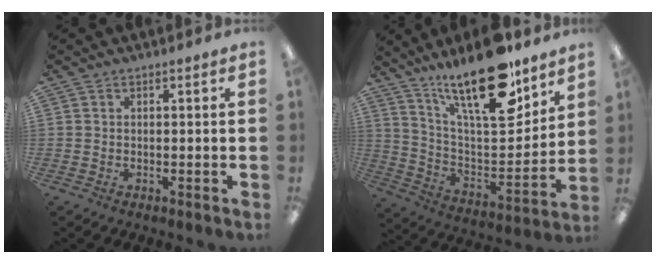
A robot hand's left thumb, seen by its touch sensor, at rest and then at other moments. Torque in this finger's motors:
{"motor_torque": [0.62, 0.51, 1.17, -1.61, 0.29]}